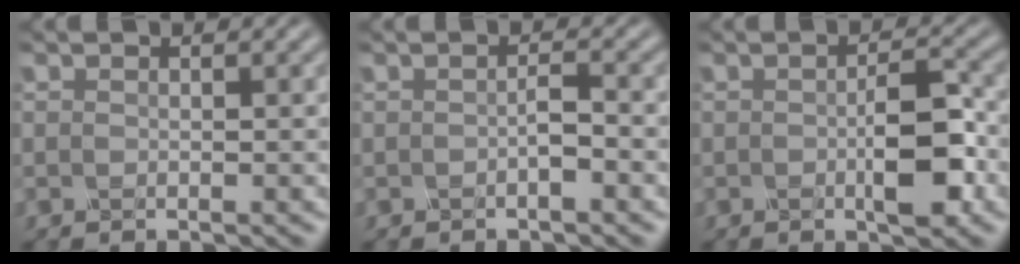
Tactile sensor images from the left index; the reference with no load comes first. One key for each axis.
{"total": 1.0, "fx": -0.4, "fy": 0.0, "fz": 1.0, "tx": -0.016, "ty": 0.009, "tz": -0.007}
{"total": 4.1, "fx": -1.1, "fy": 0.9, "fz": 3.8, "tx": -0.071, "ty": 0.007, "tz": -0.018}